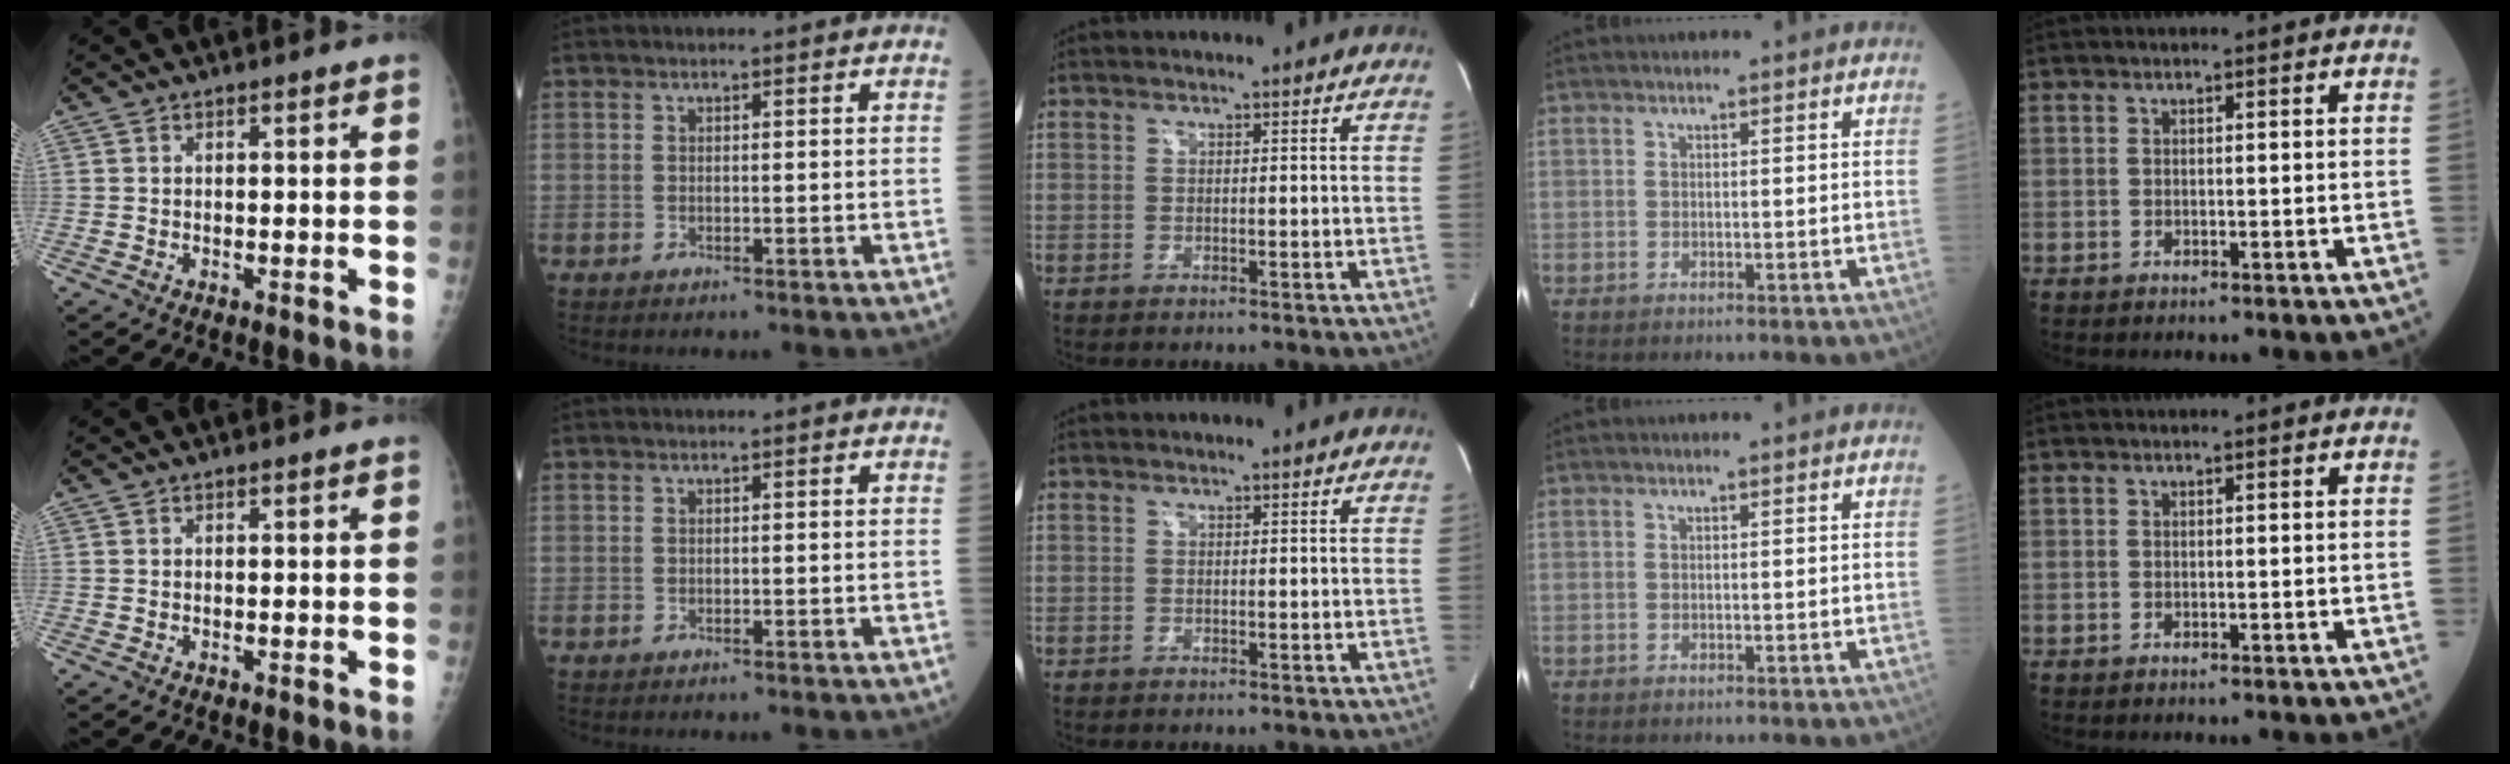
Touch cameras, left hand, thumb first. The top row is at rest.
{}